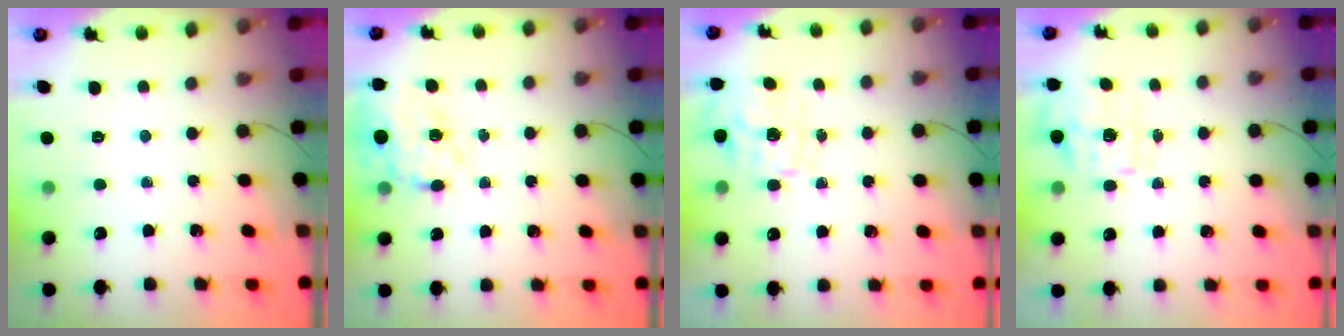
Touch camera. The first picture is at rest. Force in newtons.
{"total": 13.3, "press": 13.0, "slide": 2.9}
{"total": 1.6, "press": 1.4, "slide": 0.8}
{"total": 2.2, "press": 2.1, "slide": 0.4}